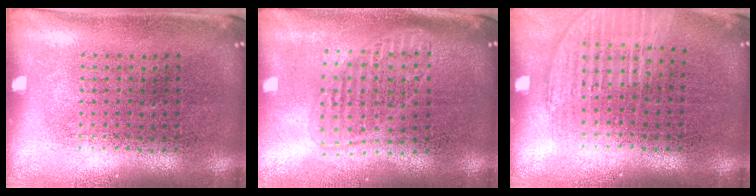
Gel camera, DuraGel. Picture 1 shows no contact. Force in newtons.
{"total": 1.6, "press": 1.4, "slide": 0.8}
{"total": 1.2, "press": 1.1, "slide": 0.4}